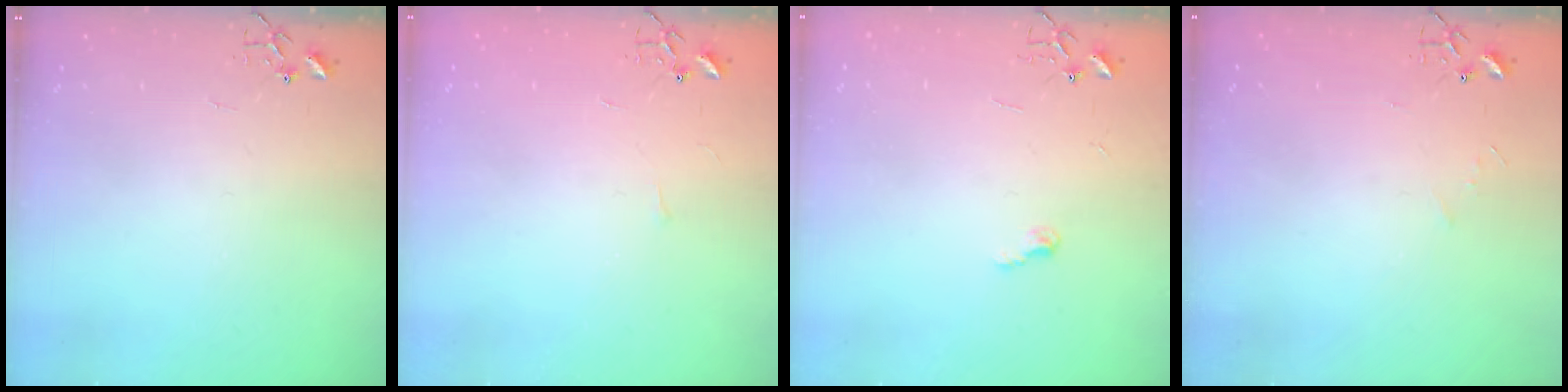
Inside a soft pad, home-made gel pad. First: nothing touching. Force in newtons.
{"total": 3.3, "press": 3.2, "slide": 0.5}
{"total": 5.9, "press": 5.9, "slide": 0.4}
{"total": 3.5, "press": 3.5, "slide": 0.4}